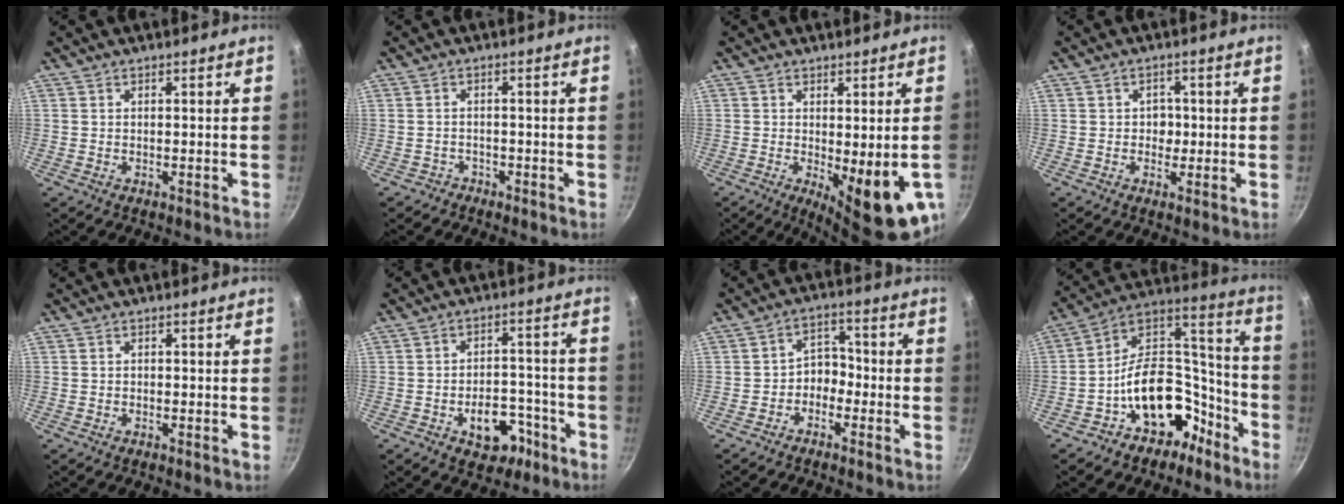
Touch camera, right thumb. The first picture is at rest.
{"total": 1.7, "force": [-1.3, 1.1, -0.1], "torque": [0.007, 0.026, -0.020]}
{"total": 12.0, "force": [-2.6, 3.7, 11.1], "torque": [-0.129, -0.015, -0.021]}
{"total": 2.8, "force": [-0.1, 2.5, 1.4], "torque": [0.001, 0.001, -0.004]}
{"total": 0.0}
{"total": 9.7, "force": [-4.6, 6.2, 5.7], "torque": [-0.041, 0.040, -0.056]}
{"total": 4.8, "force": [-2.2, 3.5, 2.4], "torque": [-0.005, 0.037, -0.045]}
{"total": 18.3, "force": [-9.2, 12.4, 9.8], "torque": [-0.096, 0.114, -0.139]}